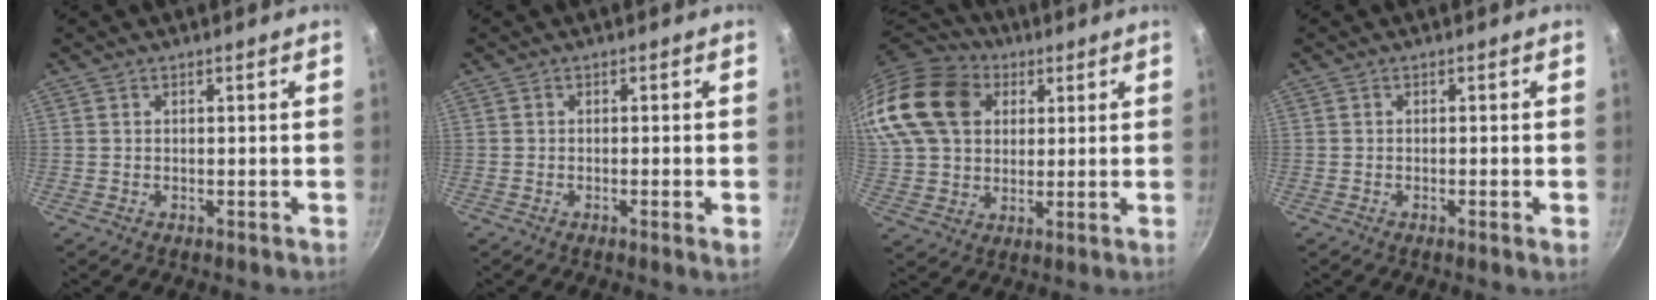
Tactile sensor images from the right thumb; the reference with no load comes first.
{"total": 1.8, "force": [-0.5, 0.0, 1.7], "torque": [-0.031, -0.002, -0.010]}
{"total": 22.5, "force": [7.5, 17.0, 12.7], "torque": [-0.260, 0.021, 0.135]}
{"total": 1.2, "force": [-0.4, 0.0, 1.1], "torque": [-0.022, -0.001, -0.008]}